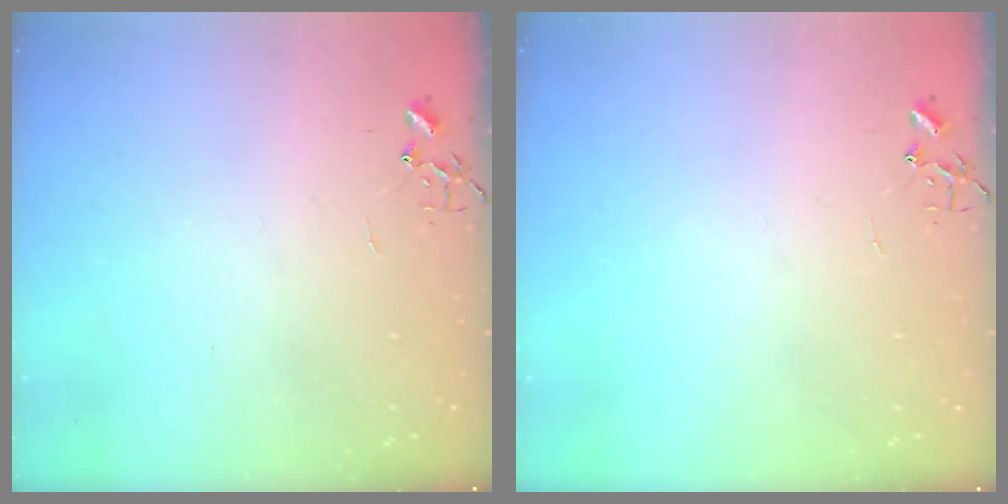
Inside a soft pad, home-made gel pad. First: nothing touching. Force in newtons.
{"total": 0.0}